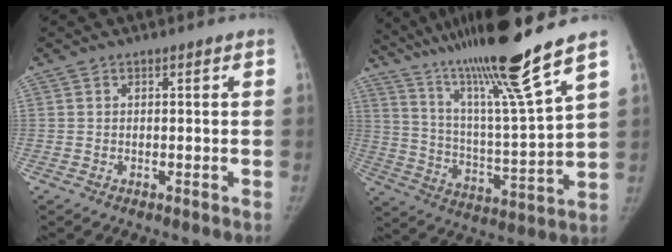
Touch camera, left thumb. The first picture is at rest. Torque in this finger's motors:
{"motor_torque": [0.37, 0.10, 1.39, -1.38, 0.20]}